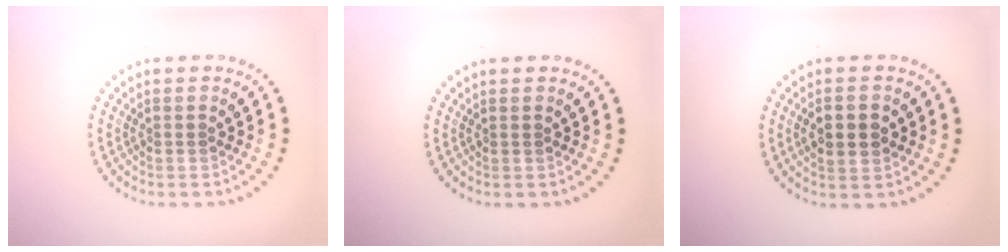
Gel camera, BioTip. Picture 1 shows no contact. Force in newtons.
{"total": 0.0}
{"total": 3.6, "press": 3.6, "slide": 0.2}